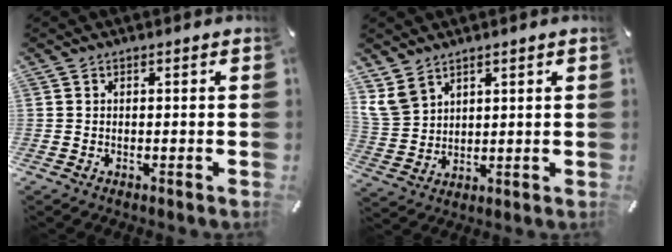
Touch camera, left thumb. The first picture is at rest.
{"total": 6.7, "force": [4.7, 4.6, 1.4], "torque": [-0.055, -0.016, 0.090]}